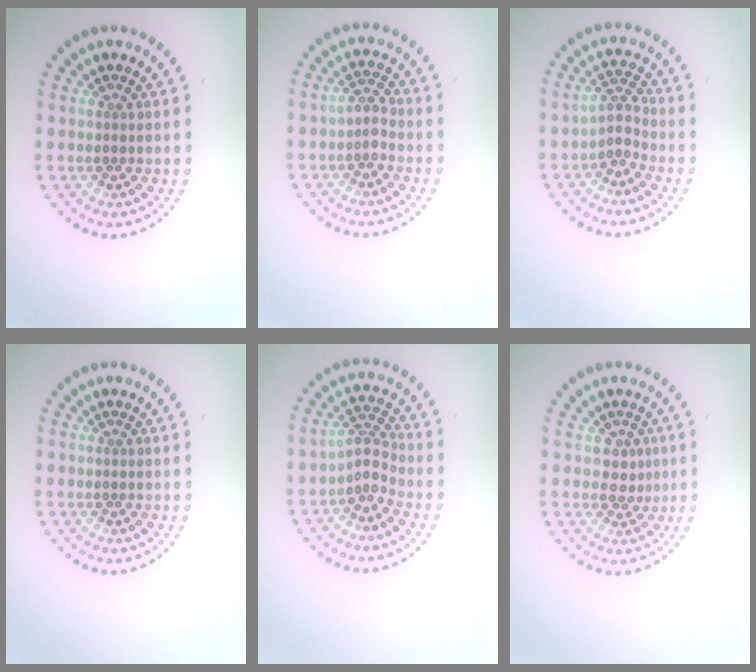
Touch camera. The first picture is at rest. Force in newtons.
{"total": 1.5, "press": 1.3, "slide": 0.6}
{"total": 2.1, "press": 1.6, "slide": 1.4}
{"total": 0.0}
{"total": 2.3, "press": 1.5, "slide": 1.7}
{"total": 1.7, "press": 1.3, "slide": 1.0}